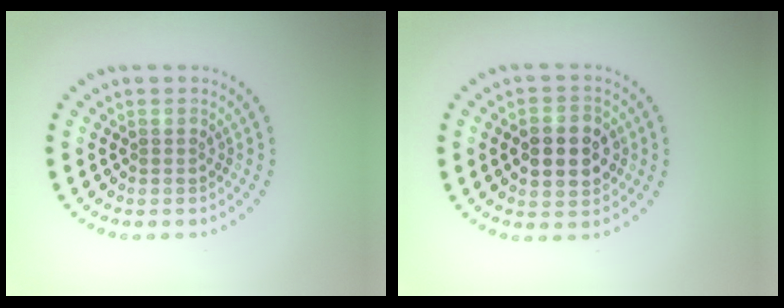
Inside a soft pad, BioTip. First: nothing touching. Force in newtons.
{"total": 4.7, "press": 4.7, "slide": 0.3}